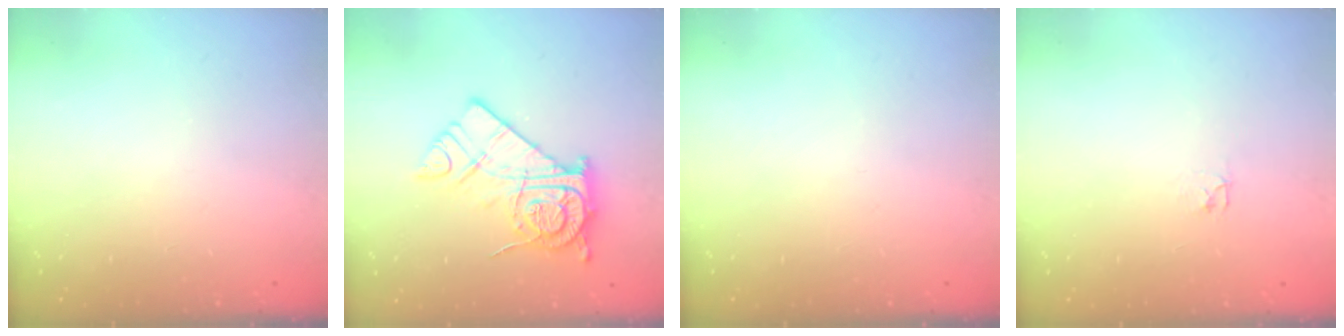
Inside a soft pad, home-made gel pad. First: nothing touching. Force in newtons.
{"total": 14.0, "press": 13.9, "slide": 1.3}
{"total": 0.0}
{"total": 2.1, "press": 2.1, "slide": 0.3}